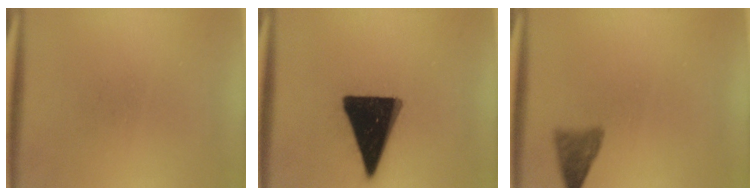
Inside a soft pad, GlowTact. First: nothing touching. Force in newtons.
{"total": 18.4}
{"total": 2.9}